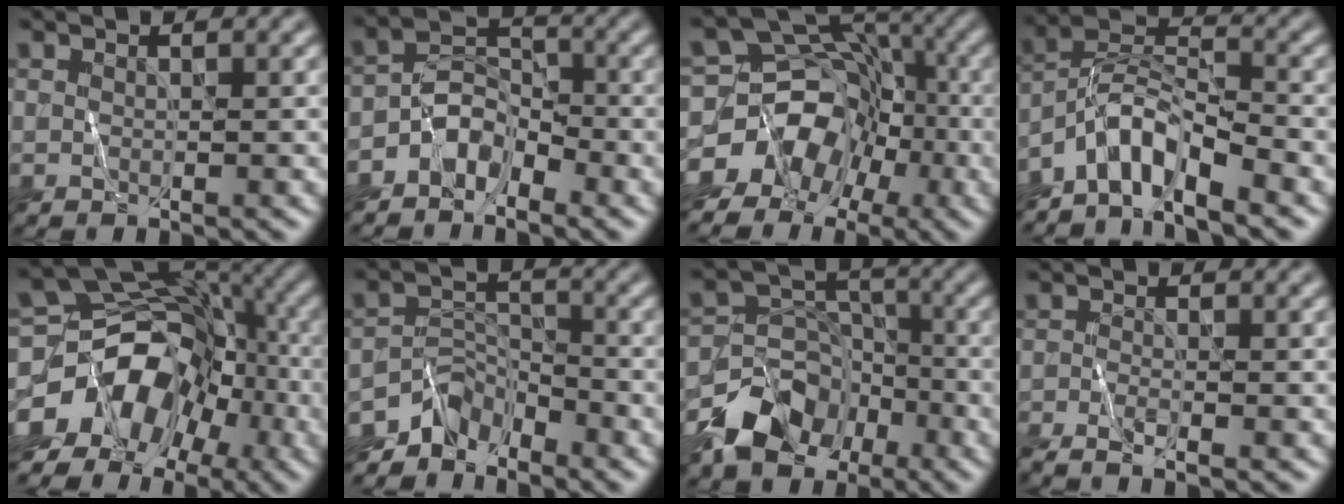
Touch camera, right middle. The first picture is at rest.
{"total": 3.0, "force": [-2.5, 1.4, 0.8], "torque": [-0.011, 0.012, -0.053]}
{"total": 8.7, "force": [-5.0, 6.8, 2.1], "torque": [-0.025, 0.012, -0.096]}
{"total": 5.0, "force": [-4.4, 0.7, 2.3], "torque": [-0.043, 0.009, -0.091]}
{"total": 13.1, "force": [-7.0, 9.4, 5.8], "torque": [-0.100, 0.000, -0.117]}
{"total": 3.6, "force": [-3.4, 1.1, -0.3], "torque": [0.010, 0.003, -0.070]}
{"total": 6.9, "force": [-4.9, 4.4, 1.8], "torque": [-0.026, 0.002, -0.096]}
{"total": 3.3, "force": [-2.8, 0.3, 1.8], "torque": [-0.043, -0.009, -0.055]}